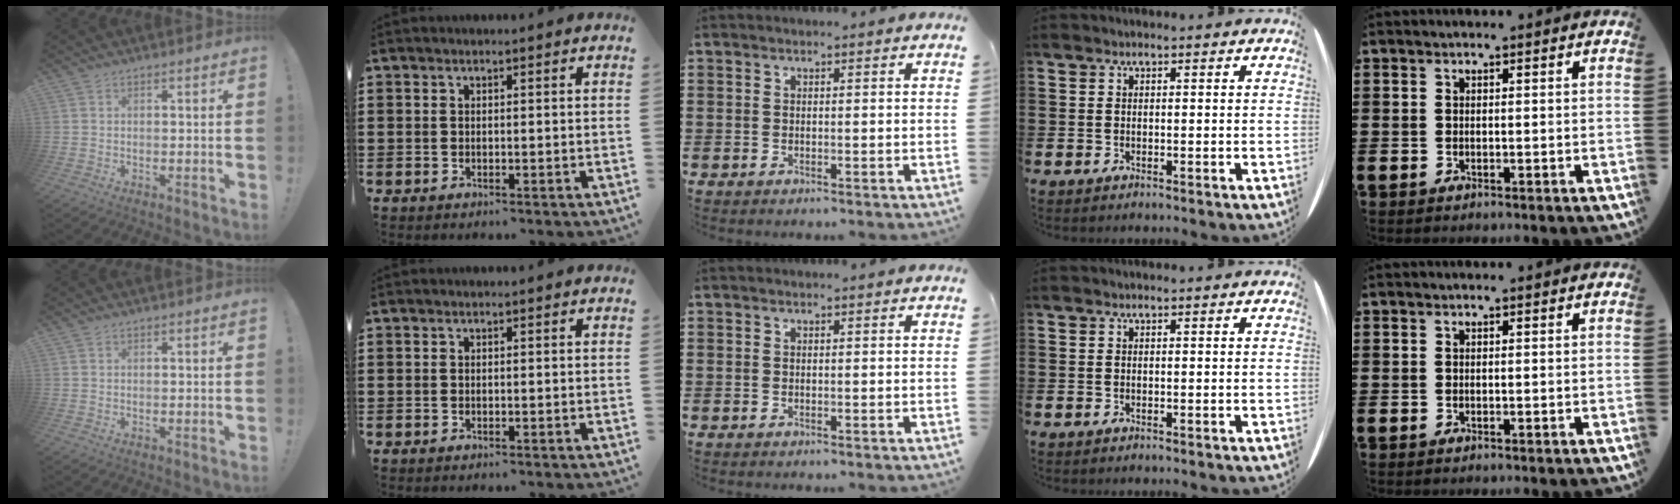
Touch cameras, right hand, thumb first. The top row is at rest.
{}